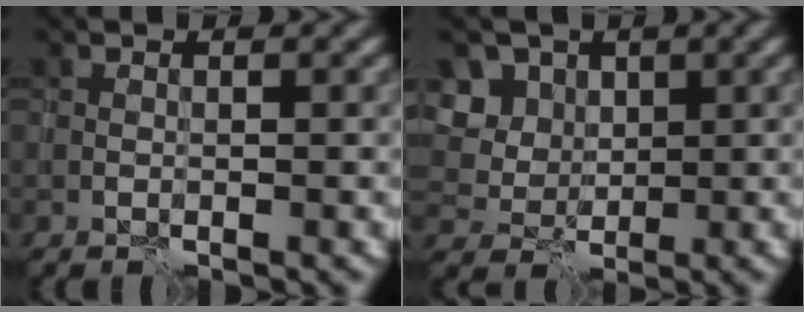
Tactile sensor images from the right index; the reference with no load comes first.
{"total": 6.0, "force": [2.8, 4.8, 2.2], "torque": [-0.051, 0.005, 0.043]}